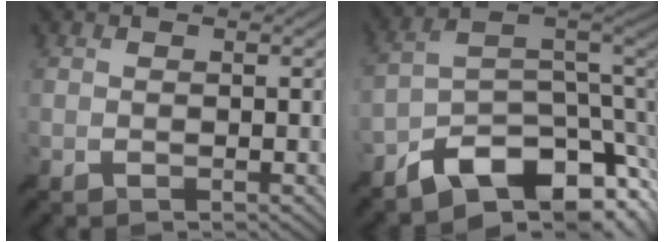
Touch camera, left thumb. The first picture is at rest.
{"total": 12.1, "force": [-7.4, 5.7, 7.7], "torque": [-0.125, -0.004, -0.128]}